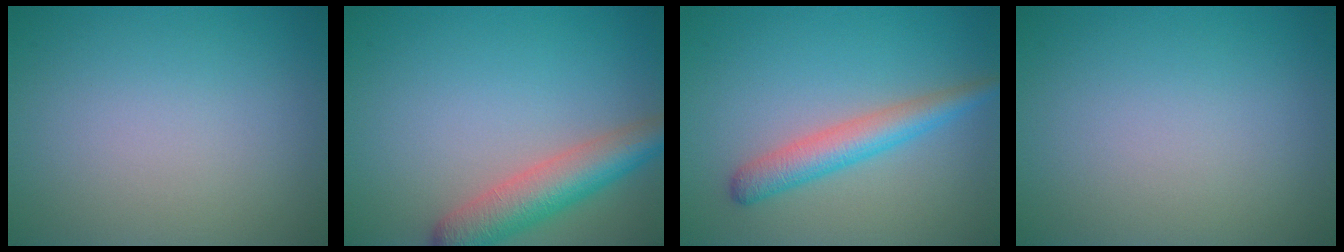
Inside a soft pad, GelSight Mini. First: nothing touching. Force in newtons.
{"total": 5.3, "press": 5.3, "slide": 0.3}
{"total": 3.6, "press": 3.6, "slide": 0.1}
{"total": 0.0}